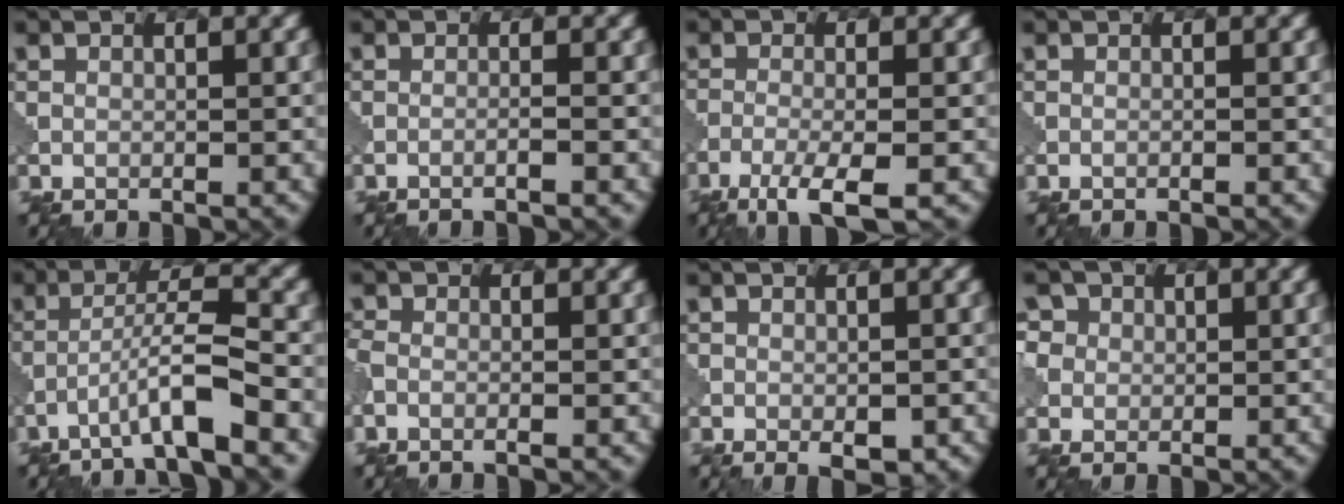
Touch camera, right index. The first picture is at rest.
{"total": 1.2, "force": [-1.0, 0.1, 0.7], "torque": [0.004, 0.000, -0.035]}
{"total": 4.3, "force": [-3.0, 0.5, 3.0], "torque": [-0.056, -0.004, -0.060]}
{"total": 0.5, "force": [-0.2, 0.3, 0.4], "torque": [0.009, -0.003, -0.019]}
{"total": 4.8, "force": [-3.4, -0.4, 3.4], "torque": [-0.061, 0.018, -0.065]}
{"total": 1.2, "force": [-0.7, 0.6, 0.7], "torque": [-0.009, 0.003, -0.027]}
{"total": 1.4, "force": [-1.0, 0.1, 0.9], "torque": [-0.020, -0.008, -0.009]}
{"total": 2.4, "force": [0.9, 2.3, 0.1], "torque": [-0.022, 0.007, 0.011]}